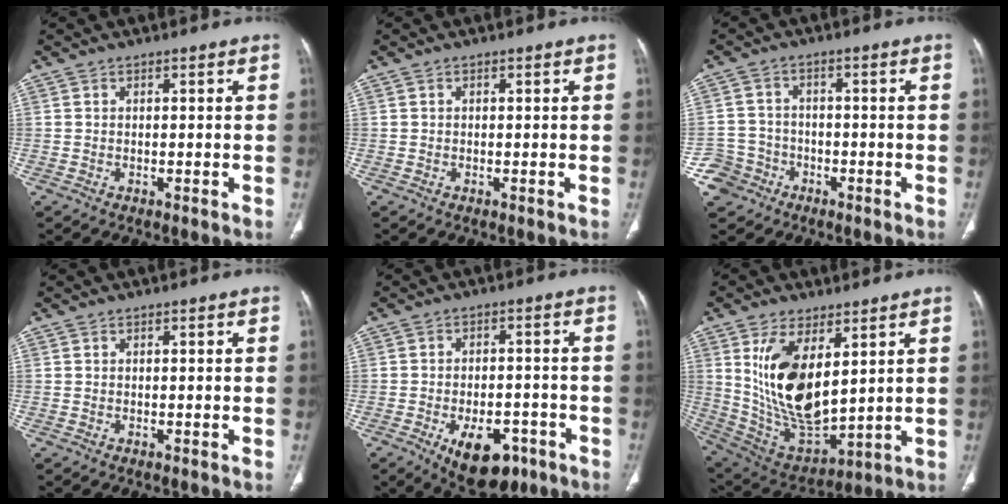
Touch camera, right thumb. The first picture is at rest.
{"total": 0.0}
{"total": 6.3, "force": [-3.5, 5.2, 0.2], "torque": [0.016, 0.028, -0.064]}
{"total": 0.0}
{"total": 11.6, "force": [-5.9, 6.4, 7.7], "torque": [-0.090, 0.021, -0.076]}
{"total": 17.3, "force": [5.1, 8.4, 14.2], "torque": [-0.253, -0.028, 0.122]}